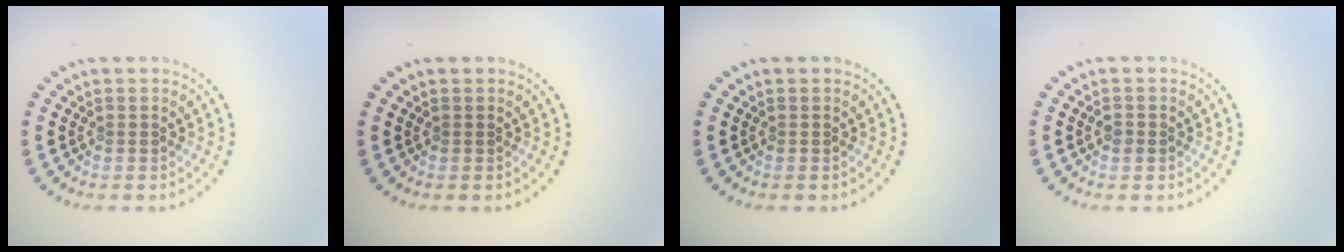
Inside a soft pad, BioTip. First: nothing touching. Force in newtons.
{"total": 0.0}
{"total": 0.0}
{"total": 0.9, "press": 0.9, "slide": 0.2}